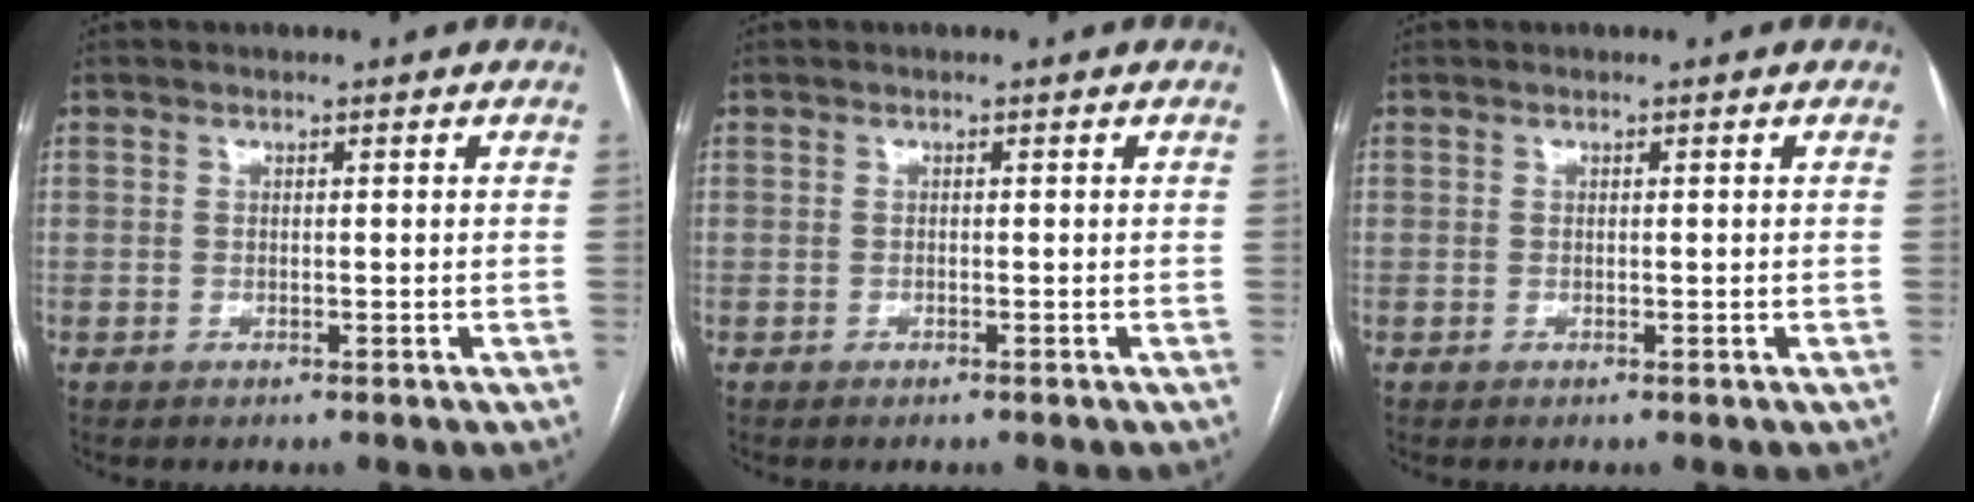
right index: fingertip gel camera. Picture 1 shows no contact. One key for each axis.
{"total": 0.0}
{"total": 0.0}